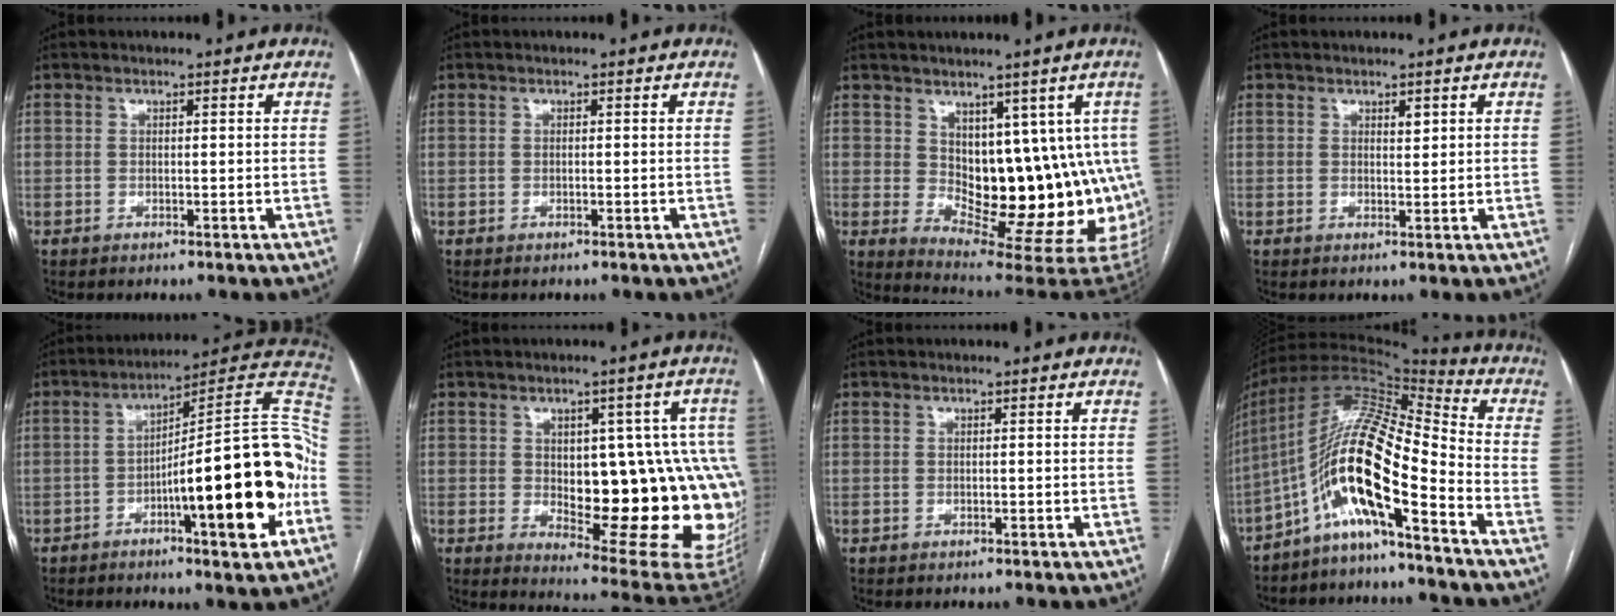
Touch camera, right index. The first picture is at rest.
{"total": 0.0}
{"total": 14.5, "force": [2.6, 7.9, 11.8], "torque": [-0.132, -0.009, 0.054]}
{"total": 1.3, "force": [0.8, 0.6, 0.9], "torque": [-0.014, -0.002, 0.014]}
{"total": 21.1, "force": [-5.7, 1.7, 20.2], "torque": [-0.233, 0.023, -0.076]}
{"total": 20.5, "force": [-0.6, 7.7, 19.0], "torque": [-0.164, 0.017, 0.020]}
{"total": 0.0}
{"total": 15.6, "force": [-7.4, 2.4, 13.5], "torque": [-0.260, 0.025, -0.135]}